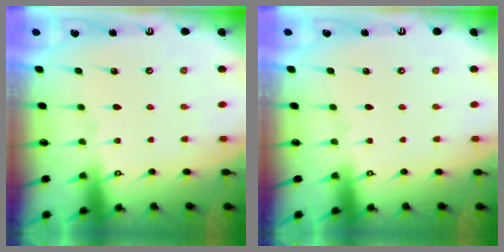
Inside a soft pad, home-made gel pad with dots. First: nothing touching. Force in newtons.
{"total": 0.0}